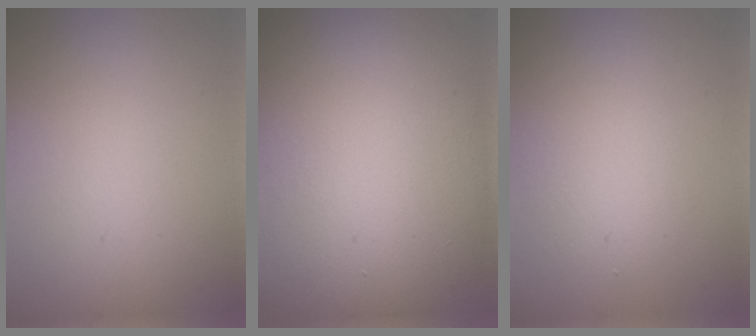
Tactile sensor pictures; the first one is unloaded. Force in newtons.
{"total": 16.2, "press": 16.1, "slide": 1.0}
{"total": 2.6, "press": 2.6, "slide": 0.2}